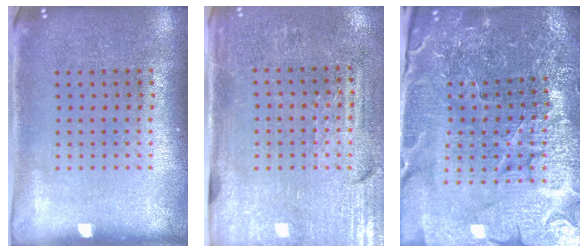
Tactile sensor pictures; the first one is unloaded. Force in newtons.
{"total": 3.4, "press": 3.1, "slide": 1.4}
{"total": 5.3, "press": 5.0, "slide": 1.8}